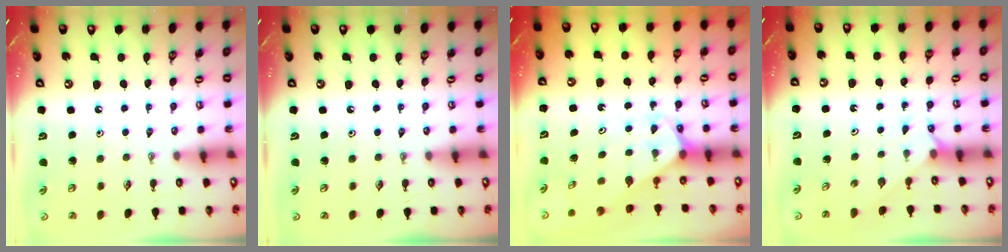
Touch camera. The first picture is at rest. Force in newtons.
{"total": 0.0}
{"total": 2.4, "press": 2.4, "slide": 0.2}
{"total": 2.1, "press": 2.1, "slide": 0.3}